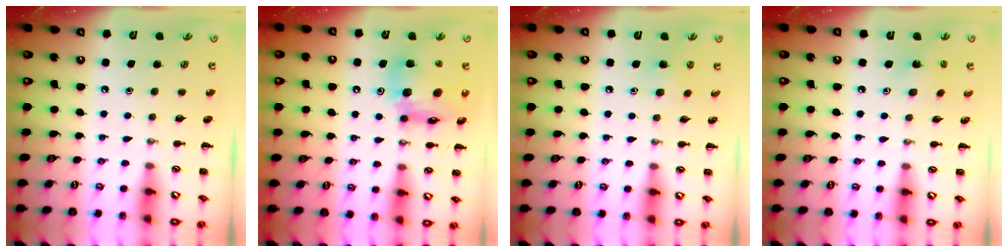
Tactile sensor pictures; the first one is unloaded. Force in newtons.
{"total": 15.5, "press": 14.8, "slide": 4.4}
{"total": 4.1, "press": 3.9, "slide": 1.4}
{"total": 2.7, "press": 2.5, "slide": 0.9}